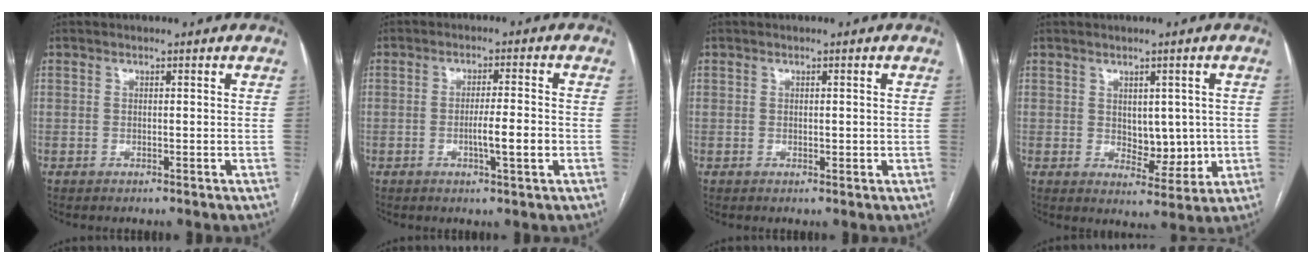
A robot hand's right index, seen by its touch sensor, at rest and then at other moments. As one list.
[{"total": 4.8, "force": [-1.3, 0.1, 4.7], "torque": [-0.079, -0.004, -0.018]}, {"total": 0.7, "force": [0.1, 0.4, 0.6], "torque": [-0.012, -0.001, 0.005]}, {"total": 5.5, "force": [0.4, 3.2, 4.4], "torque": [-0.057, -0.004, 0.021]}]